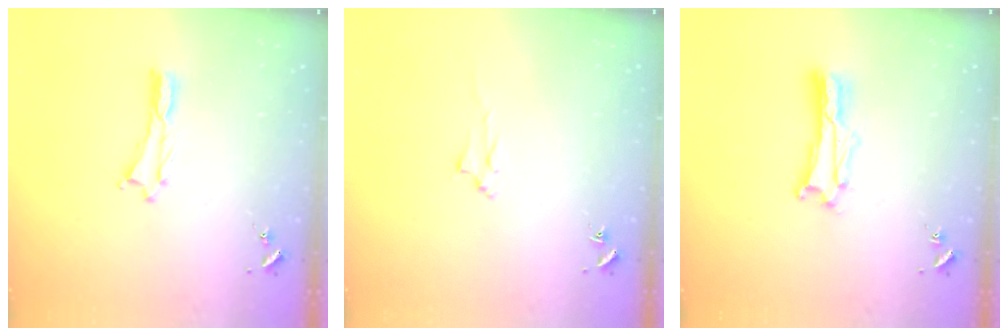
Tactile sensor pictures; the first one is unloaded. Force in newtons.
{"total": 1.6, "press": 1.6, "slide": 0.2}
{"total": 1.4, "press": 1.3, "slide": 0.2}